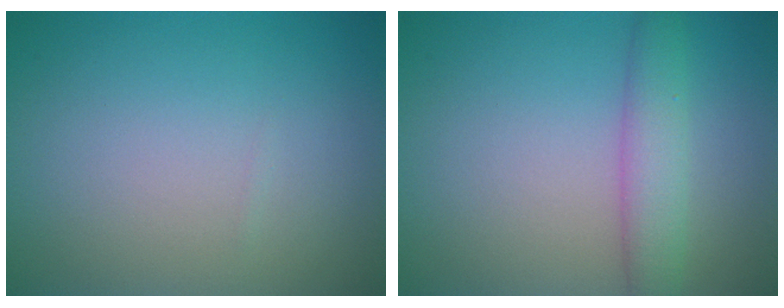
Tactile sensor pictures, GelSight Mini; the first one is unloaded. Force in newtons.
{"total": 3.4, "press": 3.4, "slide": 0.1}